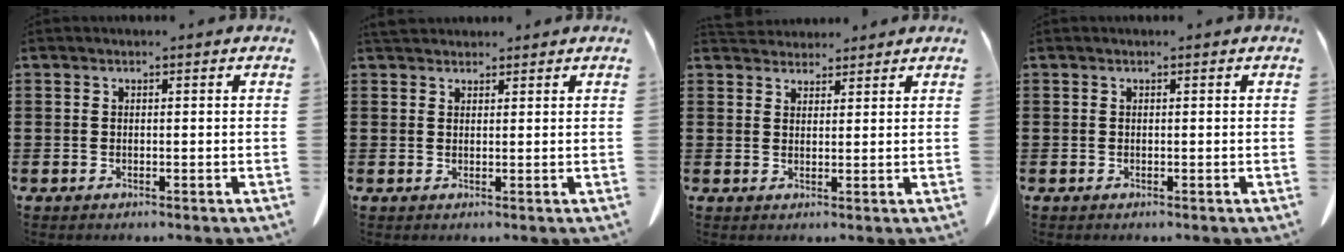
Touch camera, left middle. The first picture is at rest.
{"total": 2.2, "force": [2.0, 0.8, 0.5], "torque": [-0.016, 0.003, 0.039]}
{"total": 3.1, "force": [2.9, 0.8, 0.1], "torque": [-0.009, -0.005, 0.057]}
{"total": 0.0}